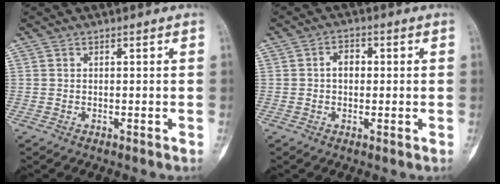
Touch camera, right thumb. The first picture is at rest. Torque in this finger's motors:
{"motor_torque": [0.60, 0.47, 0.12, -0.18, 0.01]}